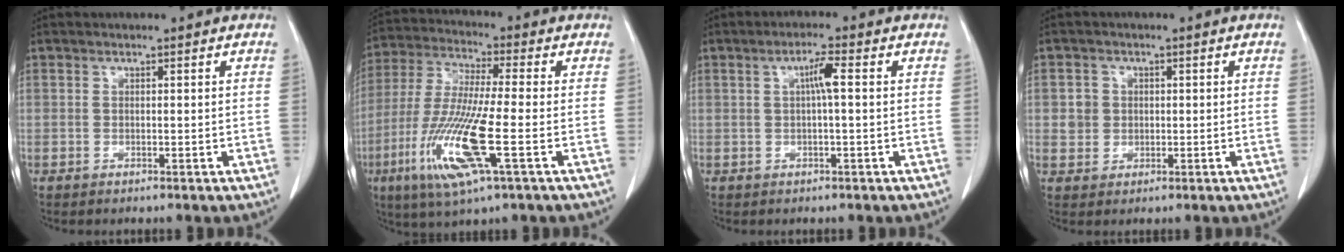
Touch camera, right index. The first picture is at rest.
{"total": 14.7, "force": [-4.8, 1.0, 13.8], "torque": [-0.293, -0.025, -0.093]}
{"total": 3.1, "force": [0.5, 0.3, 3.0], "torque": [-0.054, 0.006, 0.009]}
{"total": 3.1, "force": [0.5, 3.0, 0.7], "torque": [-0.006, 0.009, 0.014]}